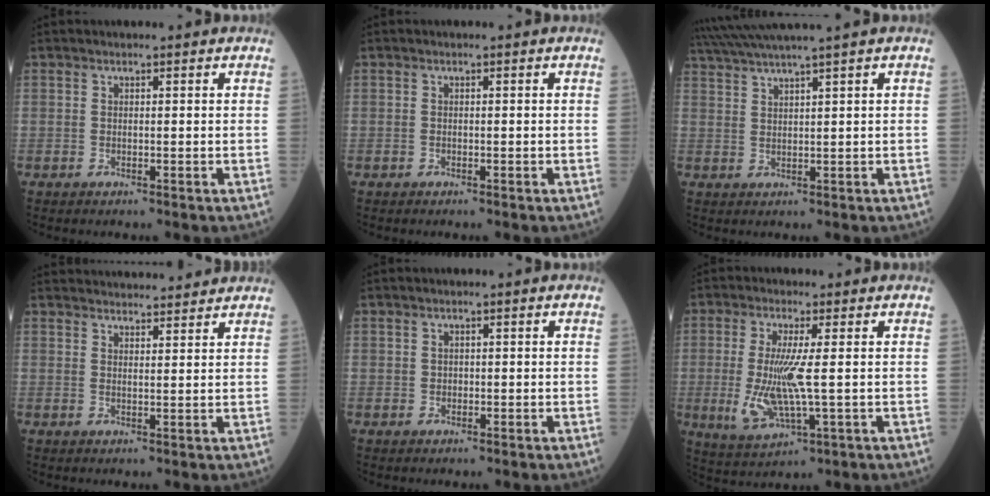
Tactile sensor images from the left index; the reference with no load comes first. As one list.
[{"total": 0.0}, {"total": 7.9, "force": [6.7, -2.0, 3.6], "torque": [-0.063, 0.022, 0.120]}, {"total": 12.5, "force": [12.1, 1.9, 2.8], "torque": [-0.030, 0.030, 0.161]}, {"total": 0.9, "force": [-0.1, 0.8, 0.3], "torque": [-0.005, 0.003, 0.002]}, {"total": 8.5, "force": [-0.5, 1.3, 8.4], "torque": [-0.191, -0.012, -0.002]}]